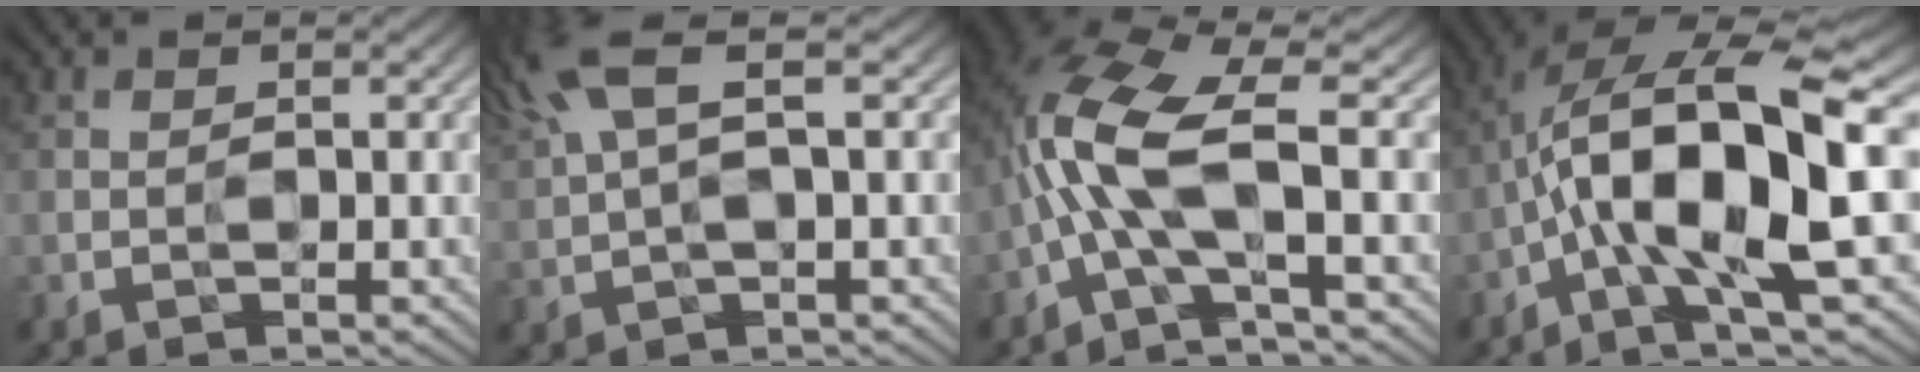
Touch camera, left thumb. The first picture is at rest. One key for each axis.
{"total": 6.6, "fx": 3.6, "fy": 1.6, "fz": 5.3, "tx": -0.116, "ty": 0.025, "tz": 0.071}
{"total": 9.5, "fx": -0.6, "fy": 2.9, "fz": 9.1, "tx": -0.185, "ty": 0.011, "tz": -0.027}
{"total": 13.7, "fx": -1.3, "fy": 3.9, "fz": 13.1, "tx": -0.230, "ty": 0.009, "tz": -0.018}